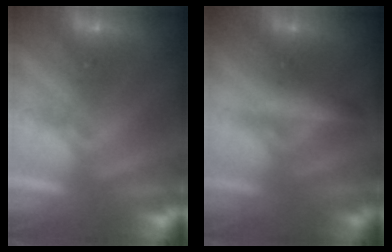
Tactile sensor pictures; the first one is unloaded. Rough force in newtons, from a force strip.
{"total": 2.9}